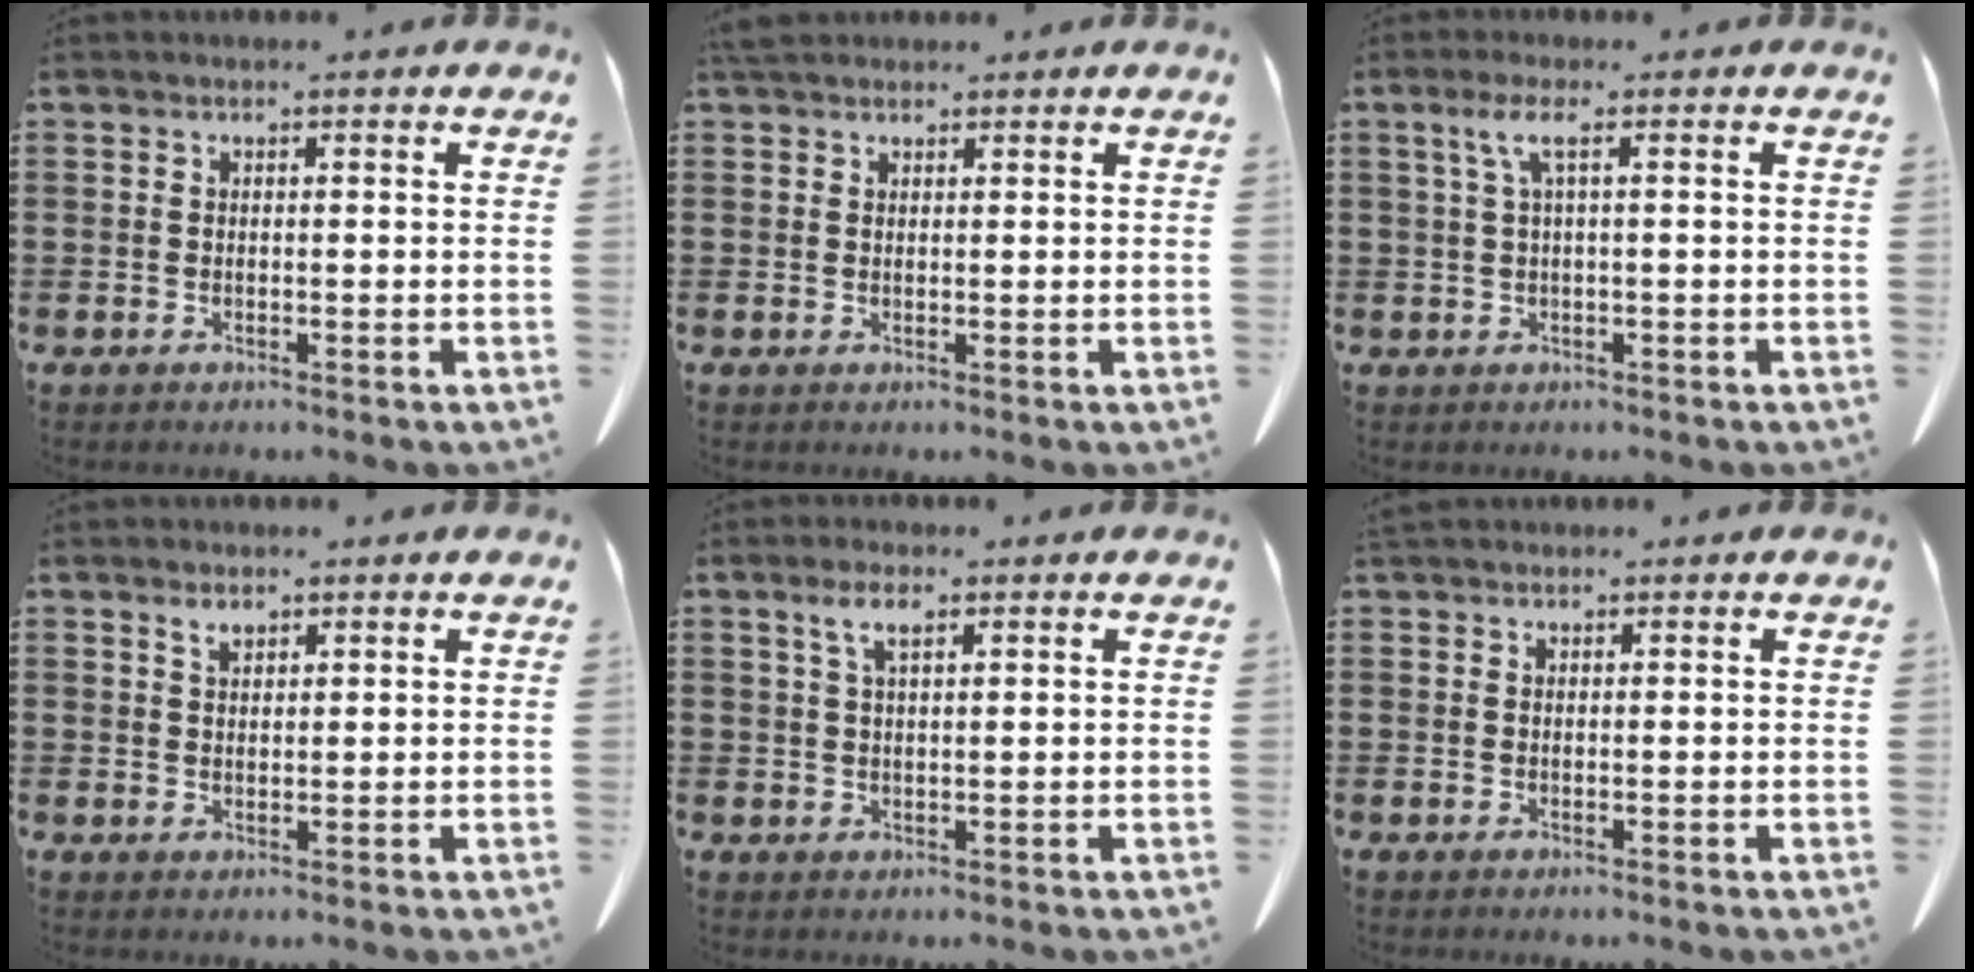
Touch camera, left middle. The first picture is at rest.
{"total": 2.5, "force": [2.0, 1.2, 0.9], "torque": [-0.025, 0.007, 0.040]}
{"total": 2.9, "force": [0.7, 0.3, 2.8], "torque": [-0.056, 0.002, 0.012]}
{"total": 1.7, "force": [1.3, 0.7, 0.8], "torque": [-0.011, 0.000, 0.022]}
{"total": 3.4, "force": [1.8, 0.9, 2.7], "torque": [-0.060, 0.006, 0.030]}
{"total": 0.8, "force": [0.7, 0.3, 0.1], "torque": [-0.005, 0.002, 0.014]}